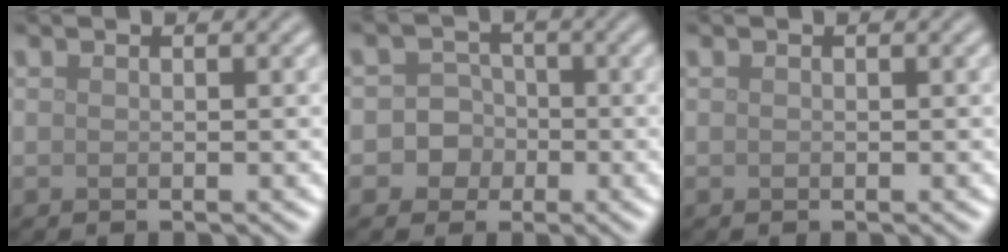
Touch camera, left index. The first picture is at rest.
{"total": 3.6, "force": [-0.7, 3.5, 0.8], "torque": [0.016, 0.016, -0.032]}
{"total": 0.0}